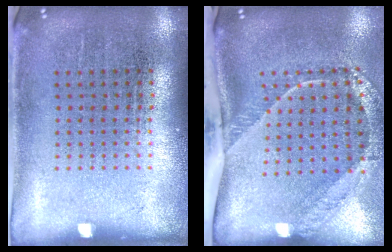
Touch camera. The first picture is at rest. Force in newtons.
{"total": 2.7, "press": 1.8, "slide": 2.0}